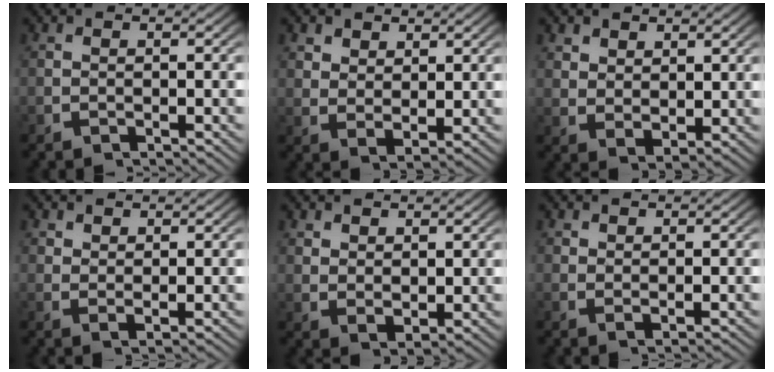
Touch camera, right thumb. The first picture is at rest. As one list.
[{"total": 2.8, "force": [2.2, 1.1, 1.3], "torque": [-0.021, -0.008, 0.050]}, {"total": 2.7, "force": [2.0, 1.2, 1.3], "torque": [-0.021, -0.010, 0.049]}, {"total": 1.9, "force": [1.8, 0.1, 0.5], "torque": [-0.007, -0.002, 0.041]}, {"total": 2.5, "force": [1.9, 1.0, 1.2], "torque": [-0.020, -0.007, 0.047]}, {"total": 1.4, "force": [1.4, -0.1, 0.4], "torque": [-0.005, -0.002, 0.033]}]